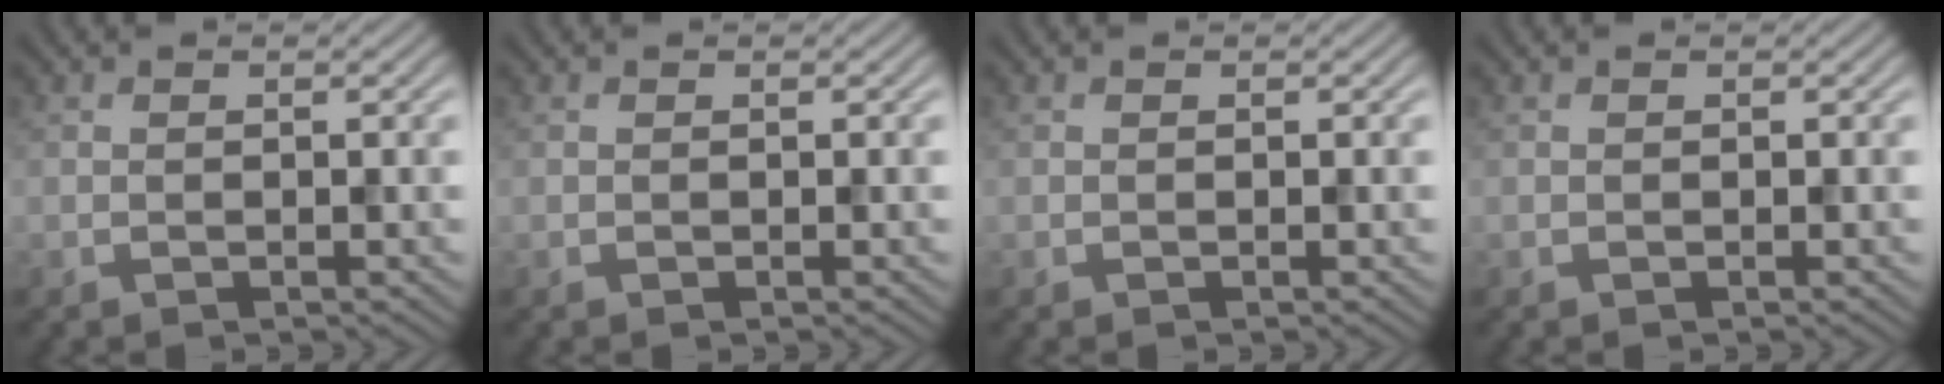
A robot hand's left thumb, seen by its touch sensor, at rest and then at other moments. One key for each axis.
{"total": 0.0}
{"total": 0.0}
{"total": 0.0}